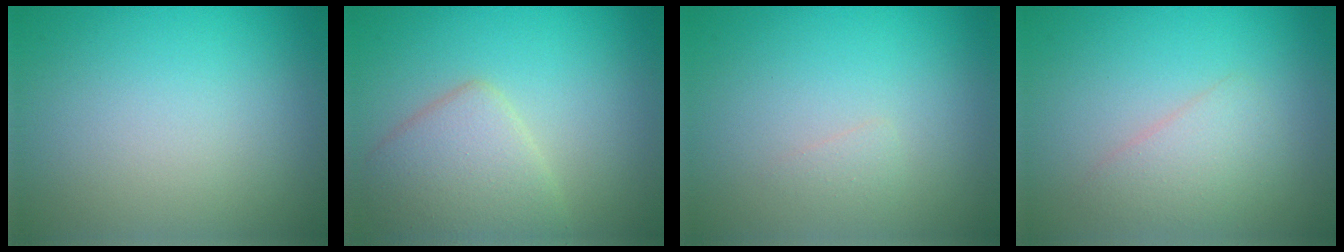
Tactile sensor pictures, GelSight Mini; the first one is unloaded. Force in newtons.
{"total": 4.3, "press": 4.3, "slide": 0.1}
{"total": 0.7, "press": 0.7, "slide": 0.0}
{"total": 2.3, "press": 2.3, "slide": 0.1}